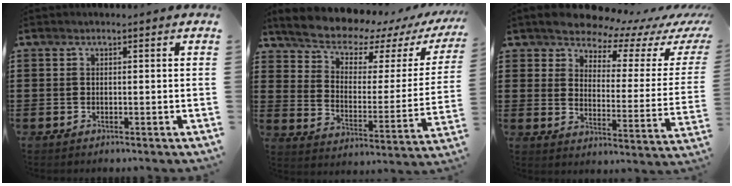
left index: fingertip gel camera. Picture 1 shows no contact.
{"total": 7.1, "force": [6.5, 1.9, 2.3], "torque": [-0.075, -0.047, 0.108]}
{"total": 5.7, "force": [5.5, 1.3, 0.9], "torque": [-0.046, -0.047, 0.092]}